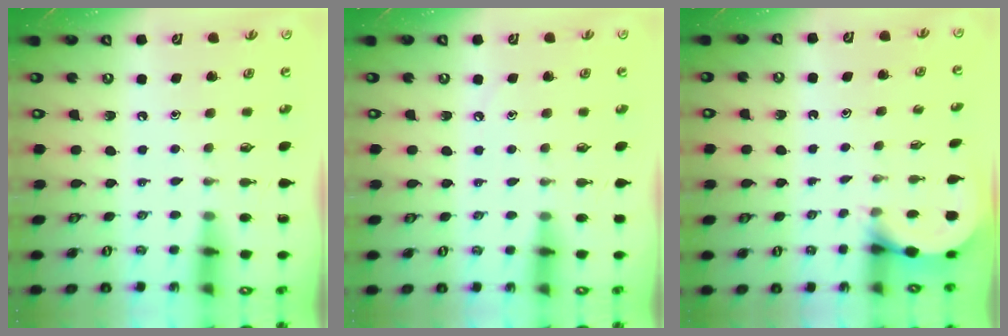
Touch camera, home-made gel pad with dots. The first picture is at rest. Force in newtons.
{"total": 2.3, "press": 2.2, "slide": 0.4}
{"total": 3.0, "press": 3.0, "slide": 0.2}